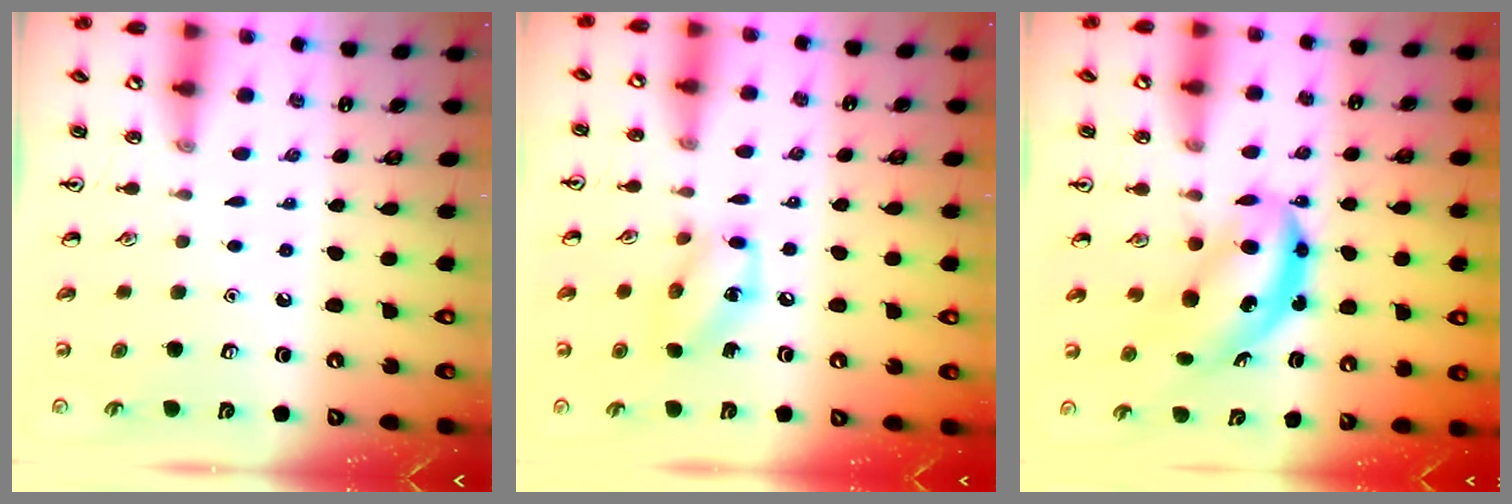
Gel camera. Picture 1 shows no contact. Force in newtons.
{"total": 9.9, "press": 9.8, "slide": 1.3}
{"total": 6.2, "press": 6.0, "slide": 1.4}